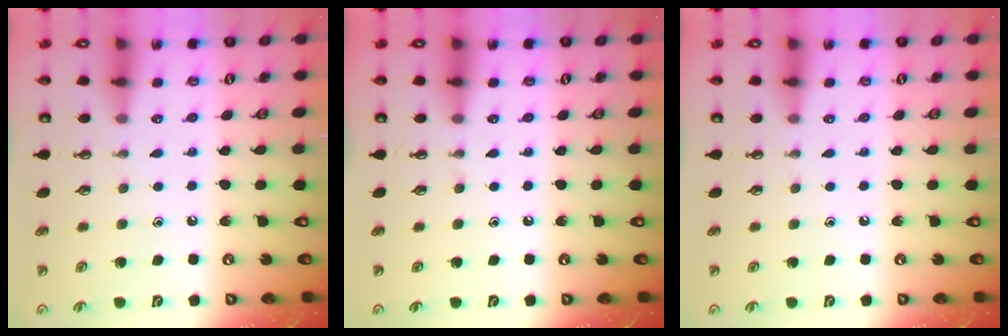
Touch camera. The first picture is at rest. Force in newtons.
{"total": 0.0}
{"total": 0.0}